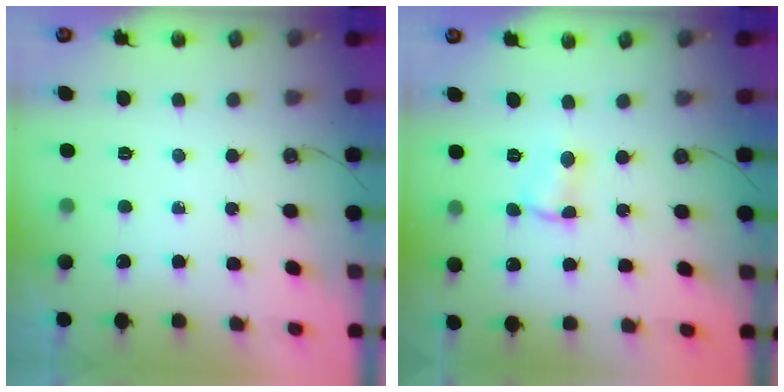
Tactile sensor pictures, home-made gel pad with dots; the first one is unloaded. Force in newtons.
{"total": 3.3, "press": 3.2, "slide": 0.4}